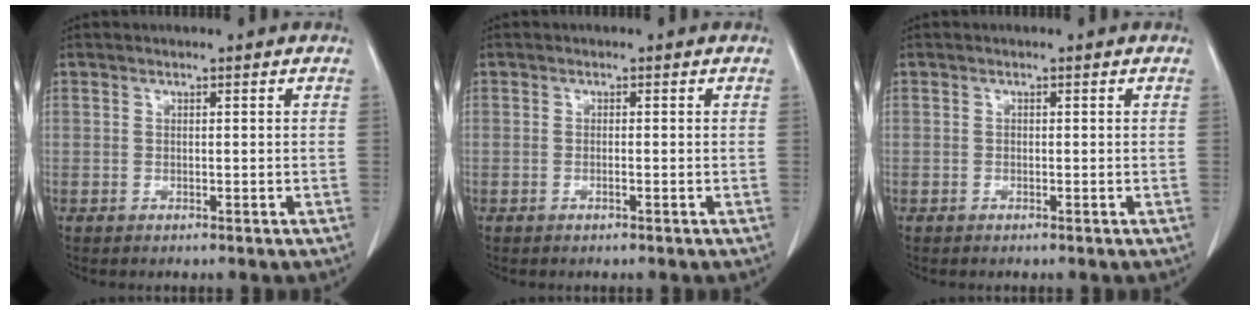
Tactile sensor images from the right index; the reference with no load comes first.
{"total": 0.6, "force": [-0.3, 0.0, 0.6], "torque": [-0.012, 0.000, -0.004]}
{"total": 0.0}